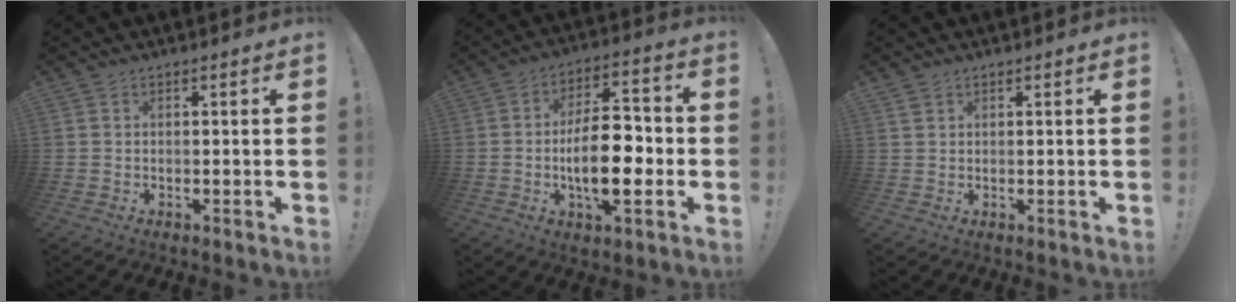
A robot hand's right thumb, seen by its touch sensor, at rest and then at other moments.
{"total": 15.9, "force": [-2.9, 6.8, 14.0], "torque": [-0.228, 0.001, -0.056]}
{"total": 1.2, "force": [0.9, 0.7, 0.4], "torque": [-0.006, -0.001, 0.018]}